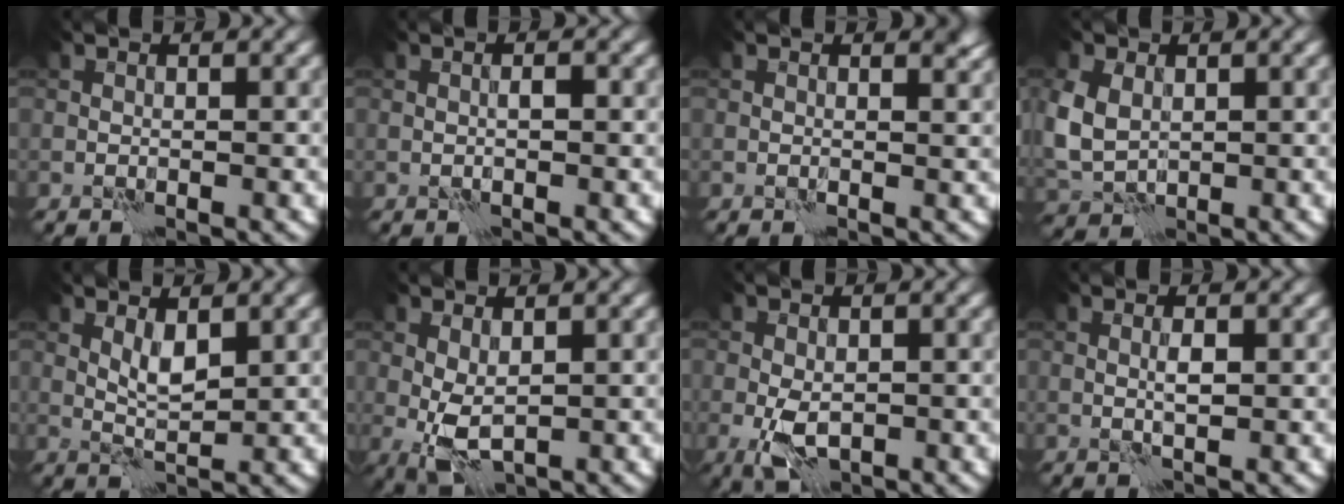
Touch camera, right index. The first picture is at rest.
{"total": 0.6, "force": [-0.1, 0.2, 0.6], "torque": [-0.011, 0.004, 0.000]}
{"total": 1.2, "force": [0.8, 0.4, 0.8], "torque": [-0.004, -0.004, 0.012]}
{"total": 5.0, "force": [0.7, 3.9, 3.1], "torque": [-0.092, 0.000, 0.018]}
{"total": 2.3, "force": [0.9, 0.8, 1.9], "torque": [-0.040, 0.001, 0.021]}
{"total": 3.1, "force": [-0.1, 1.5, 2.6], "torque": [-0.062, -0.004, 0.000]}
{"total": 3.8, "force": [-1.0, 2.1, 3.0], "torque": [-0.060, -0.006, -0.019]}
{"total": 1.1, "force": [0.2, 0.2, 1.1], "torque": [-0.021, 0.004, 0.004]}